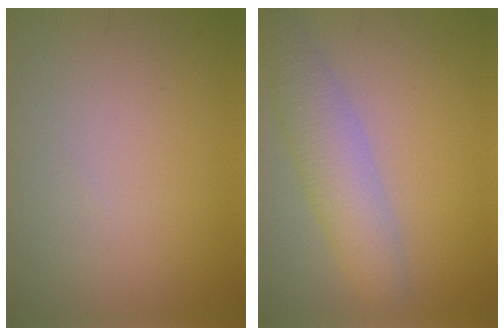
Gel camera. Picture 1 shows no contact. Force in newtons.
{"total": 4.5, "press": 4.5, "slide": 0.2}